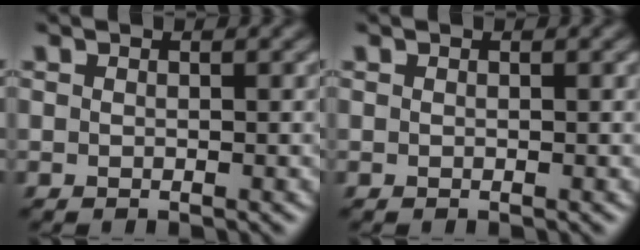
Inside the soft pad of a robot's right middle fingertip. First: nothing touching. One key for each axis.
{"total": 0.0}